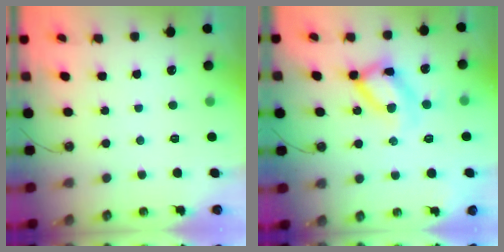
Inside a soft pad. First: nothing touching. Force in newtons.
{"total": 16.0, "press": 15.9, "slide": 1.0}